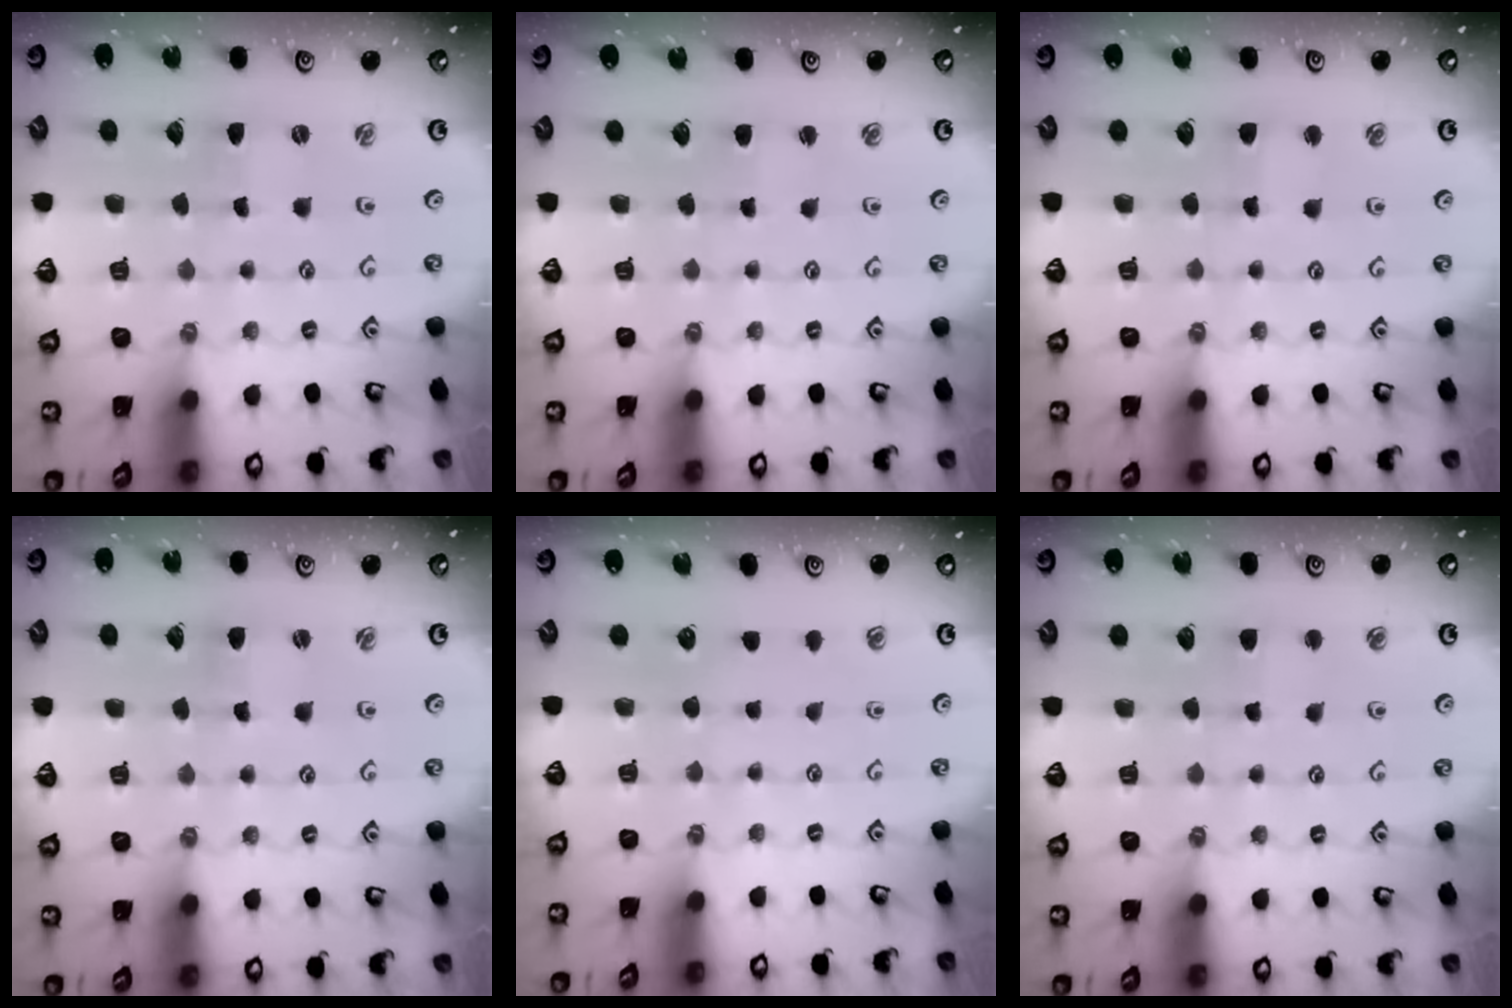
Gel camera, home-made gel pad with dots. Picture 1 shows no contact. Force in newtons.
{"total": 2.5, "press": 2.5, "slide": 0.4}
{"total": 2.6, "press": 2.6, "slide": 0.3}
{"total": 1.6, "press": 1.6, "slide": 0.2}
{"total": 0.0}
{"total": 2.6, "press": 2.6, "slide": 0.4}